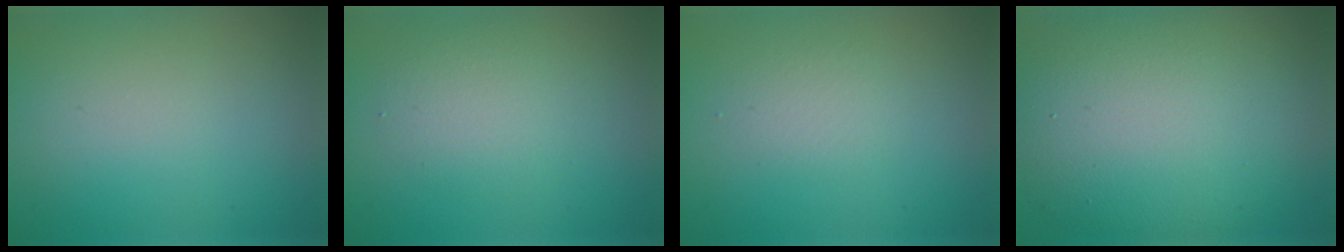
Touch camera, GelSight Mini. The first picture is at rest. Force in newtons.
{"total": 2.6, "press": 2.6, "slide": 0.1}
{"total": 1.4, "press": 1.4, "slide": 0.1}
{"total": 12.9, "press": 12.9, "slide": 0.9}